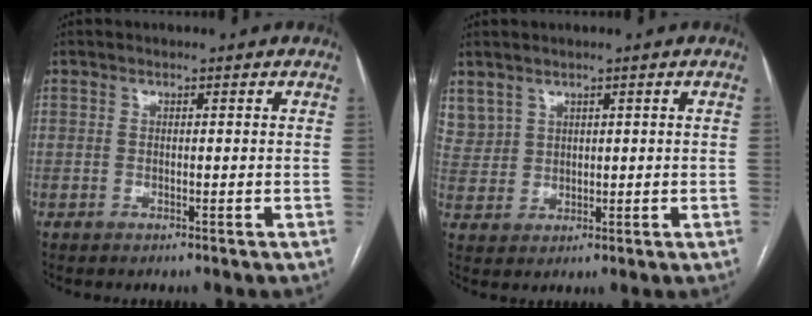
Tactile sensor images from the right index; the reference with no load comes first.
{"total": 5.6, "force": [3.6, 4.2, 1.1], "torque": [-0.029, 0.014, 0.085]}